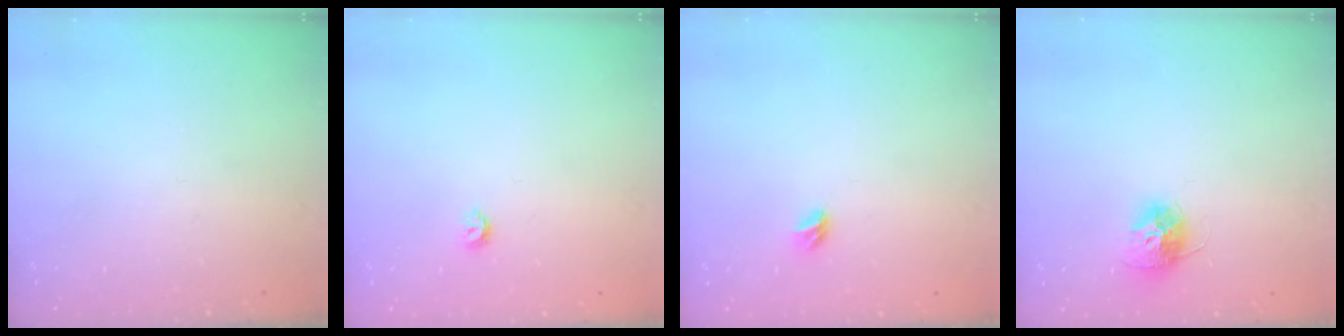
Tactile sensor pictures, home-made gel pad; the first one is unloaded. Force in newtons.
{"total": 4.1, "press": 4.0, "slide": 0.8}
{"total": 4.5, "press": 4.4, "slide": 0.9}
{"total": 10.5, "press": 10.4, "slide": 0.9}